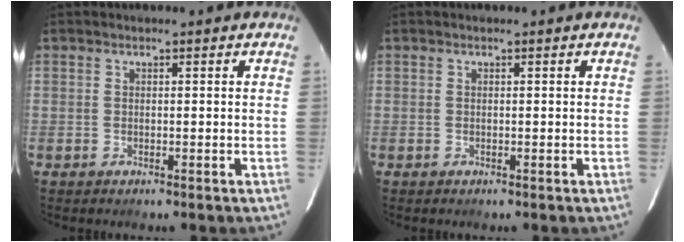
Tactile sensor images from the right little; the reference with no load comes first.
{"total": 0.0}